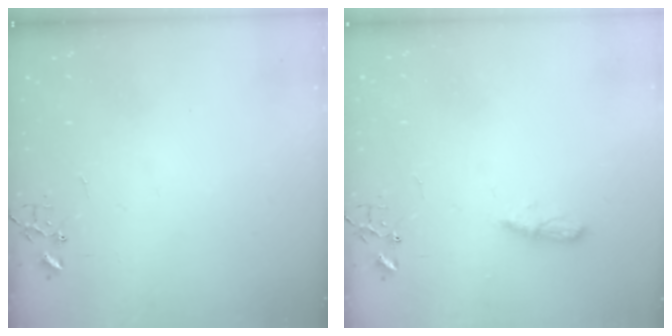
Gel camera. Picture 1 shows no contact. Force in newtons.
{"total": 5.1, "press": 5.1, "slide": 0.5}